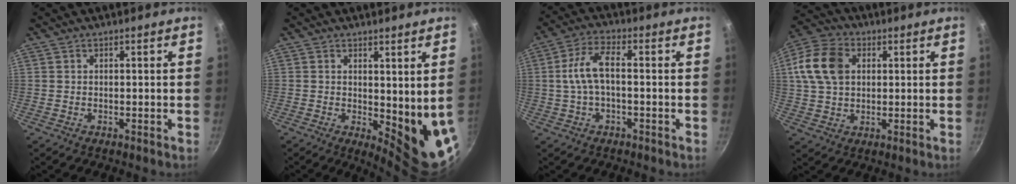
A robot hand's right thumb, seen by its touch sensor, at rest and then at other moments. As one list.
[{"total": 8.9, "force": [1.1, 3.2, 8.2], "torque": [-0.091, -0.031, 0.023]}, {"total": 7.5, "force": [-0.4, 3.4, 6.6], "torque": [-0.139, 0.028, -0.012]}, {"total": 12.3, "force": [2.8, 8.9, 8.0], "torque": [-0.142, 0.010, 0.039]}]